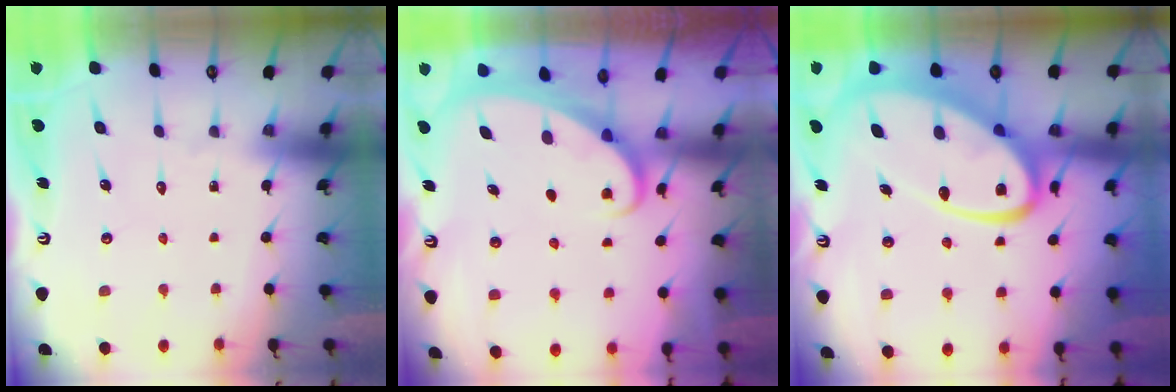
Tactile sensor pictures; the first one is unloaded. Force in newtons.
{"total": 1.9, "press": 1.9, "slide": 0.2}
{"total": 16.8, "press": 16.7, "slide": 1.8}